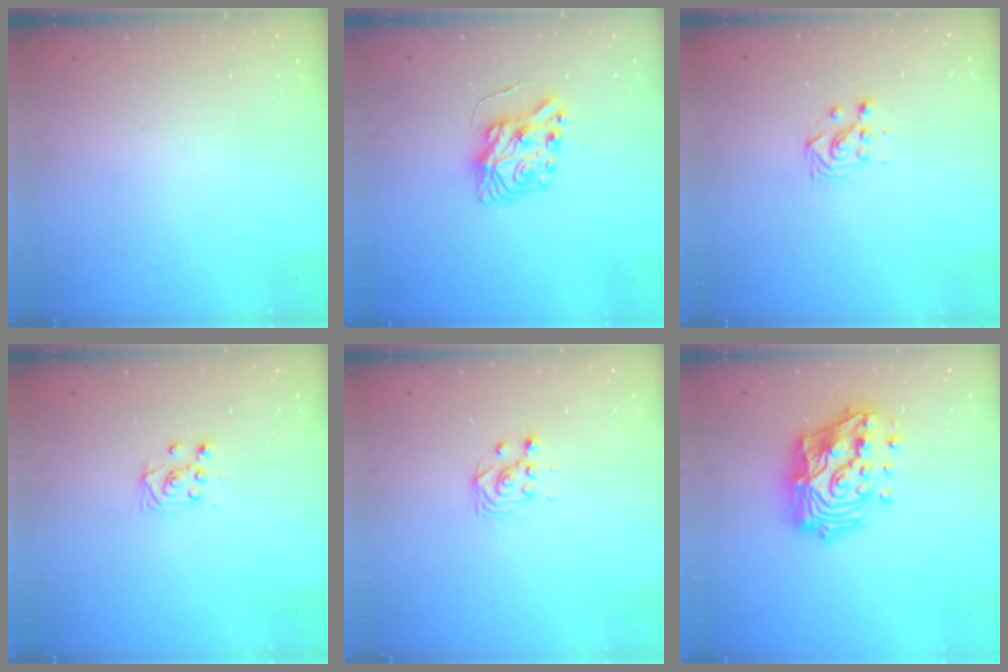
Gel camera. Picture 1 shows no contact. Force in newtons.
{"total": 8.8, "press": 8.8, "slide": 1.0}
{"total": 3.5, "press": 3.5, "slide": 0.4}
{"total": 5.2, "press": 5.2, "slide": 0.5}
{"total": 2.9, "press": 2.9, "slide": 0.1}
{"total": 25.6, "press": 25.5, "slide": 2.2}